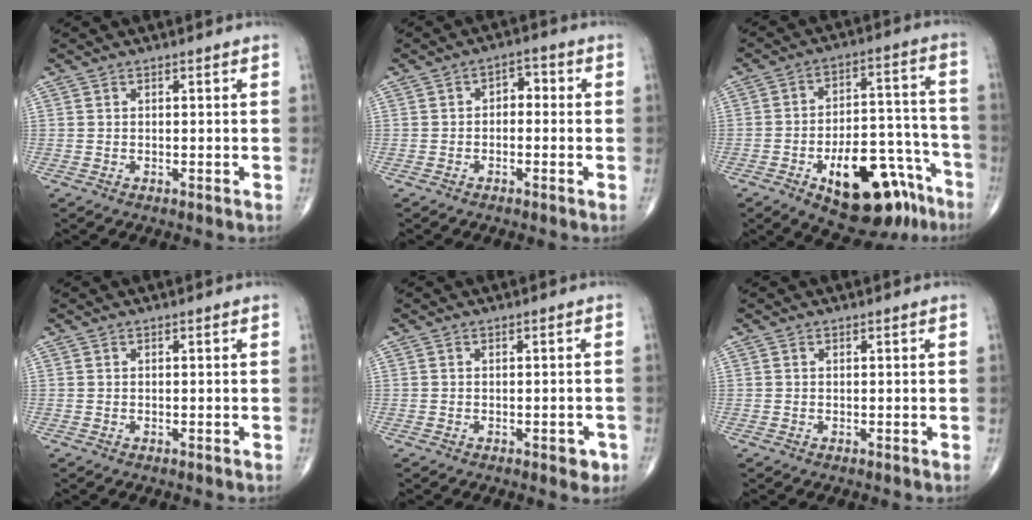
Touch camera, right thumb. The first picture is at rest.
{"total": 3.4, "force": [-0.2, 2.3, 2.5], "torque": [-0.019, 0.018, -0.015]}
{"total": 20.1, "force": [-11.1, 9.4, 13.9], "torque": [-0.154, 0.084, -0.154]}
{"total": 0.0}
{"total": 2.5, "force": [-1.2, 1.2, 1.8], "torque": [-0.012, 0.003, -0.012]}
{"total": 0.0}